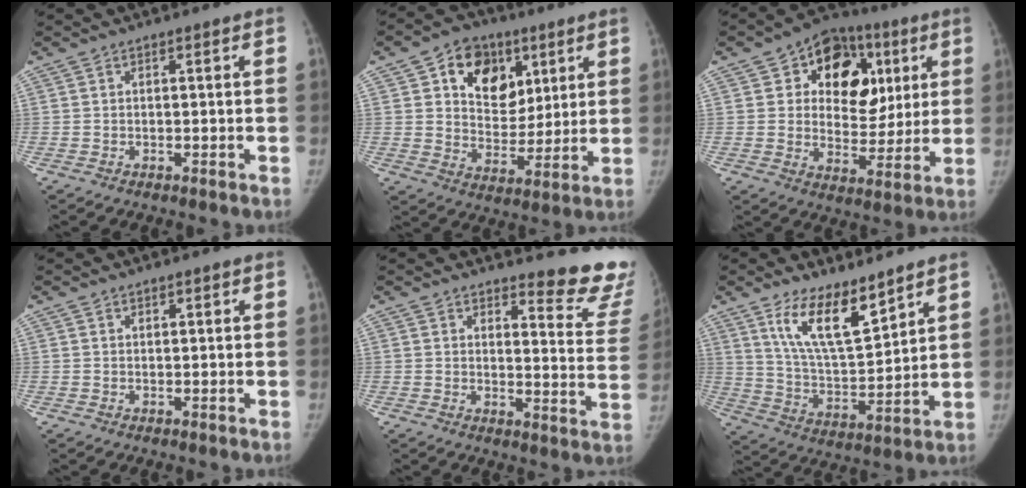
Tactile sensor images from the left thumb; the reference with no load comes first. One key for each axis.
{"total": 14.8, "fx": 6.3, "fy": 10.9, "fz": 7.8, "tx": -0.070, "ty": -0.025, "tz": 0.105}
{"total": 18.4, "fx": 5.9, "fy": 13.0, "fz": 11.6, "tx": -0.100, "ty": 0.000, "tz": 0.091}
{"total": 0.7, "fx": 0.6, "fy": 0.3, "fz": 0.2, "tx": 0.002, "ty": -0.004, "tz": 0.007}
{"total": 13.9, "fx": 12.9, "fy": 3.1, "fz": 4.2, "tx": -0.006, "ty": -0.139, "tz": 0.127}
{"total": 12.6, "fx": 8.6, "fy": 4.2, "fz": 8.3, "tx": -0.126, "ty": -0.067, "tz": 0.171}